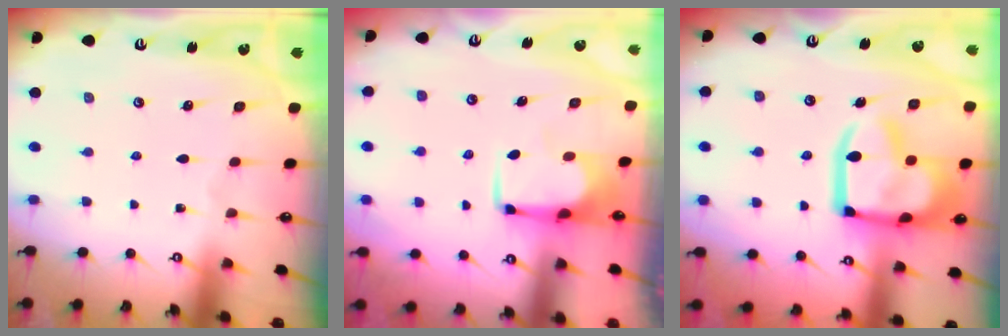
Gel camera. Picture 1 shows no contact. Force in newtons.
{"total": 1.1, "press": 1.1, "slide": 0.1}
{"total": 19.4, "press": 19.3, "slide": 2.1}